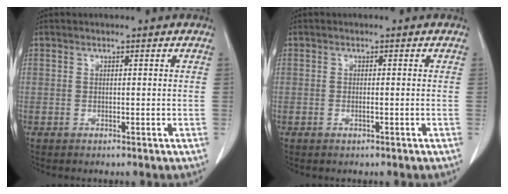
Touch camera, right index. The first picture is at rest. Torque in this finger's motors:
{"motor_torque": [-0.16, -0.08, -0.06, -0.01]}